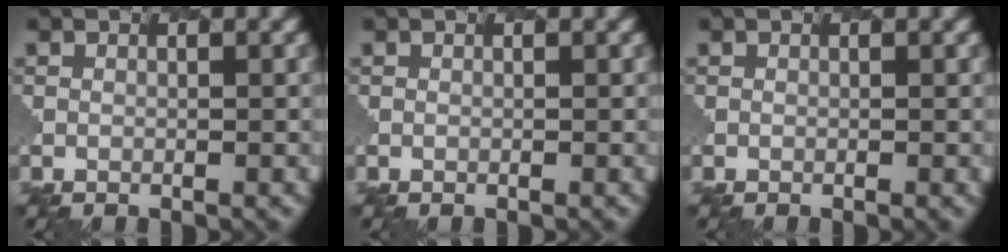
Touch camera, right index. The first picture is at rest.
{"total": 0.0}
{"total": 0.0}